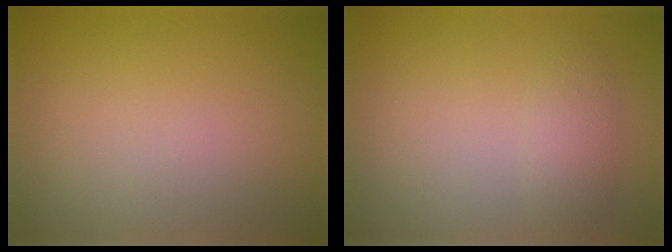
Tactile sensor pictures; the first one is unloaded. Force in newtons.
{"total": 2.0, "press": 2.0, "slide": 0.1}